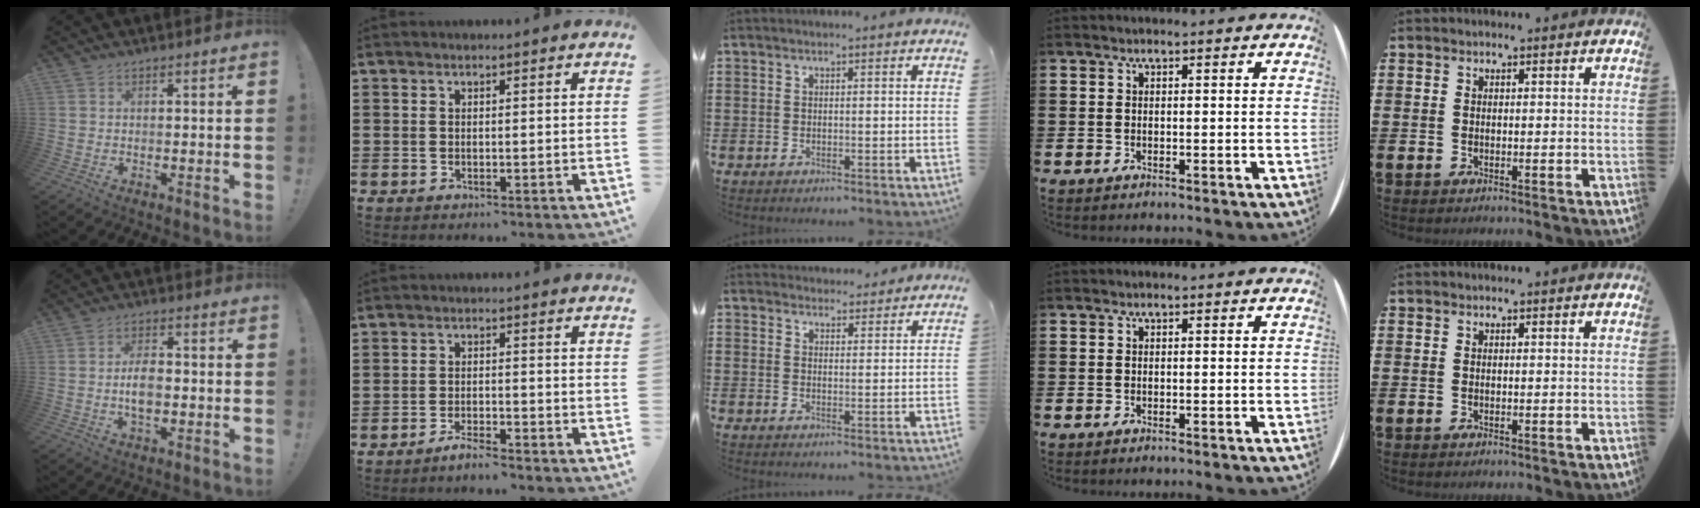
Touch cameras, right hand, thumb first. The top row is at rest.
{"thumb": {"total": 6.1, "force": [-1.1, 3.4, 5.0], "torque": [-0.096, 0.002, -0.026]}, "index": {"total": 4.3, "force": [-4.1, -0.1, 1.2], "torque": [-0.031, -0.002, -0.082]}, "middle": {"total": 3.3, "force": [3.3, 0.6, -0.3], "torque": [0.006, -0.010, 0.062]}}